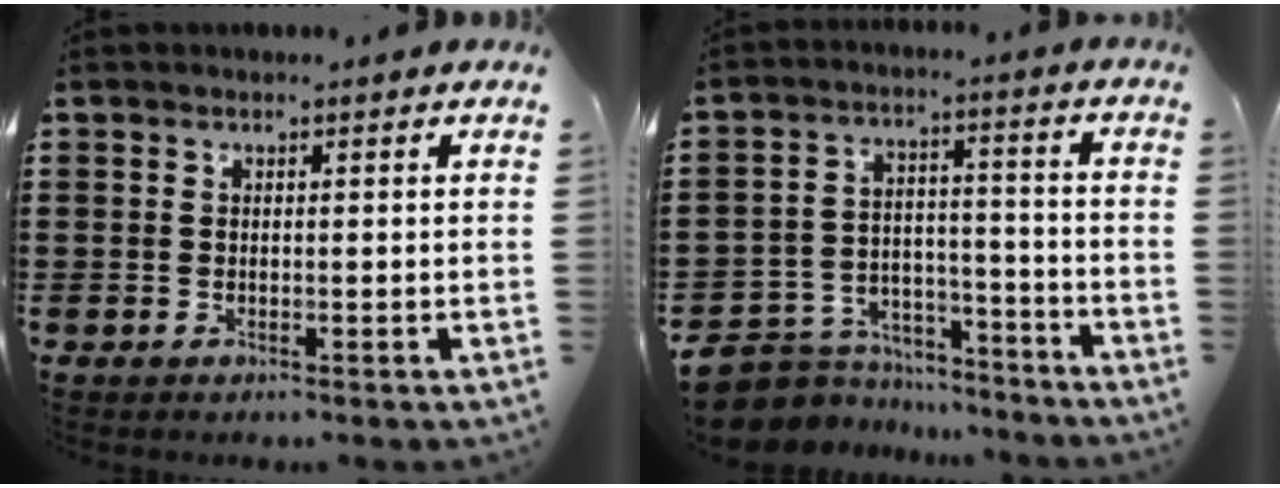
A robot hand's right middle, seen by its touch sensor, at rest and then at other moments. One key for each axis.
{"total": 7.2, "fx": -6.8, "fy": 2.3, "fz": 0.8, "tx": -0.036, "ty": 0.009, "tz": -0.138}